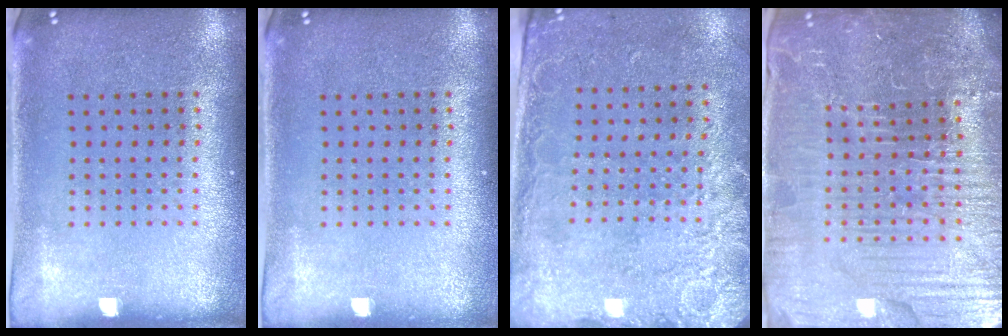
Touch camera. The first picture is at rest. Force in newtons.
{"total": 0.0}
{"total": 2.6, "press": 2.1, "slide": 1.5}
{"total": 6.2, "press": 5.6, "slide": 2.7}